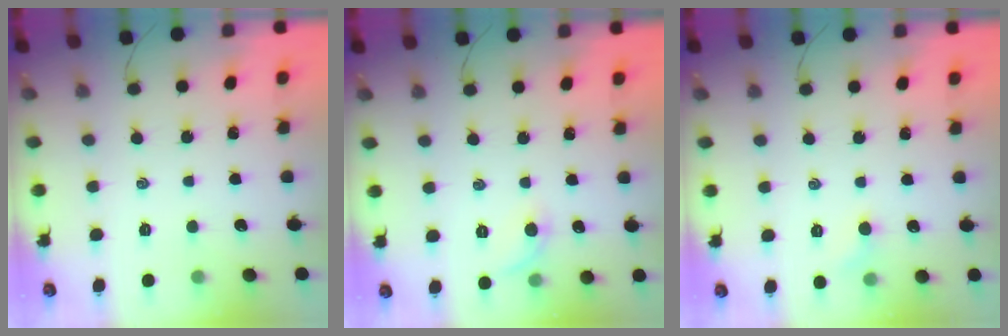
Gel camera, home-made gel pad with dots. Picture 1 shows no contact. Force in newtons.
{"total": 5.5, "press": 5.2, "slide": 1.8}
{"total": 4.7, "press": 4.5, "slide": 1.5}